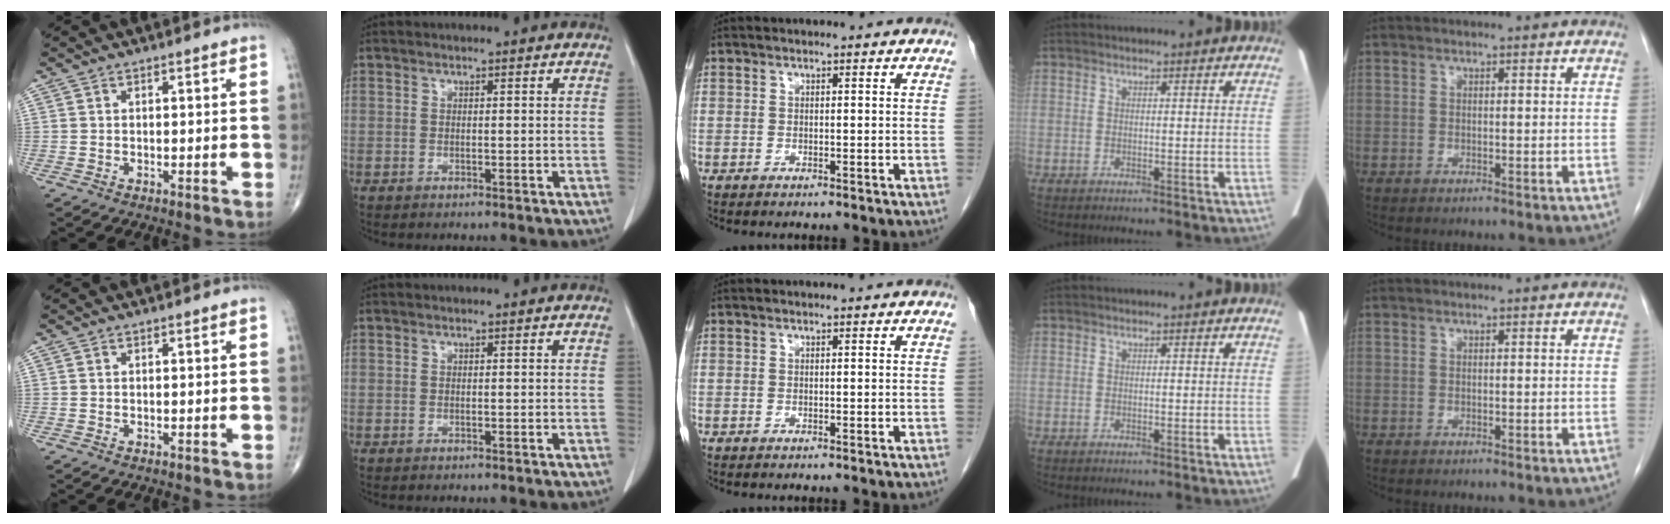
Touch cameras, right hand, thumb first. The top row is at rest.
{}